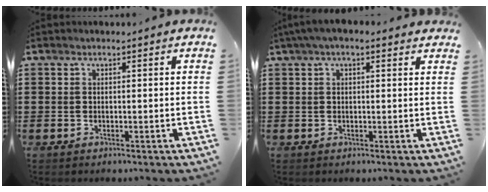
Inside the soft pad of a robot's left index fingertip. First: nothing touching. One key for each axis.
{"total": 2.4, "fx": 1.3, "fy": 1.0, "fz": 1.8, "tx": -0.039, "ty": 0.009, "tz": 0.023}